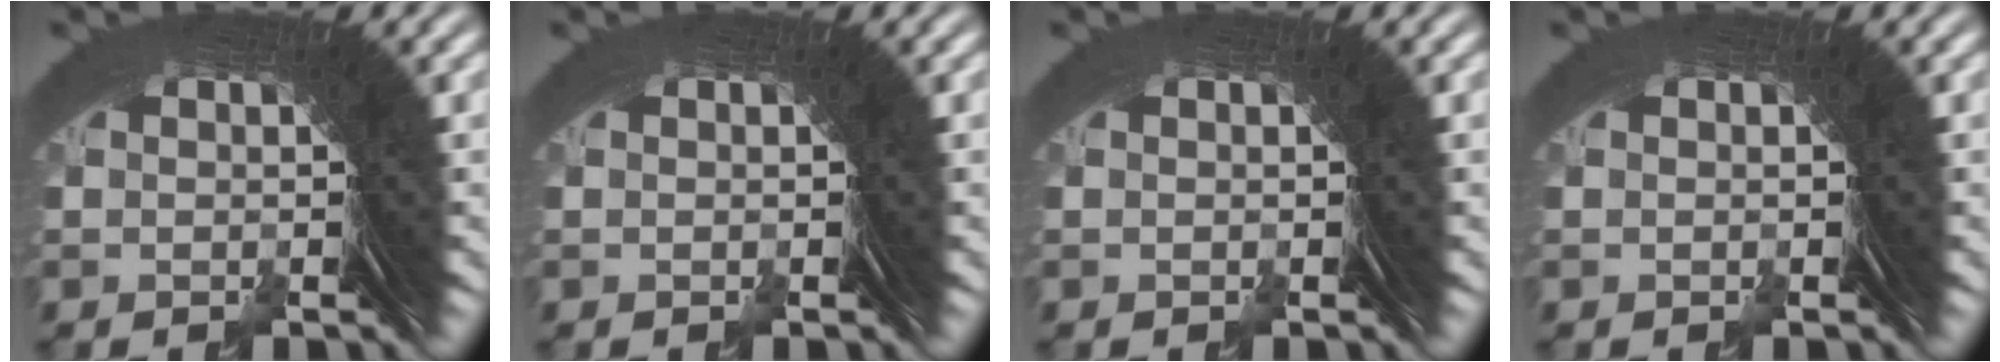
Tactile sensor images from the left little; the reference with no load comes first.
{"total": 0.0}
{"total": 0.0}
{"total": 0.0}